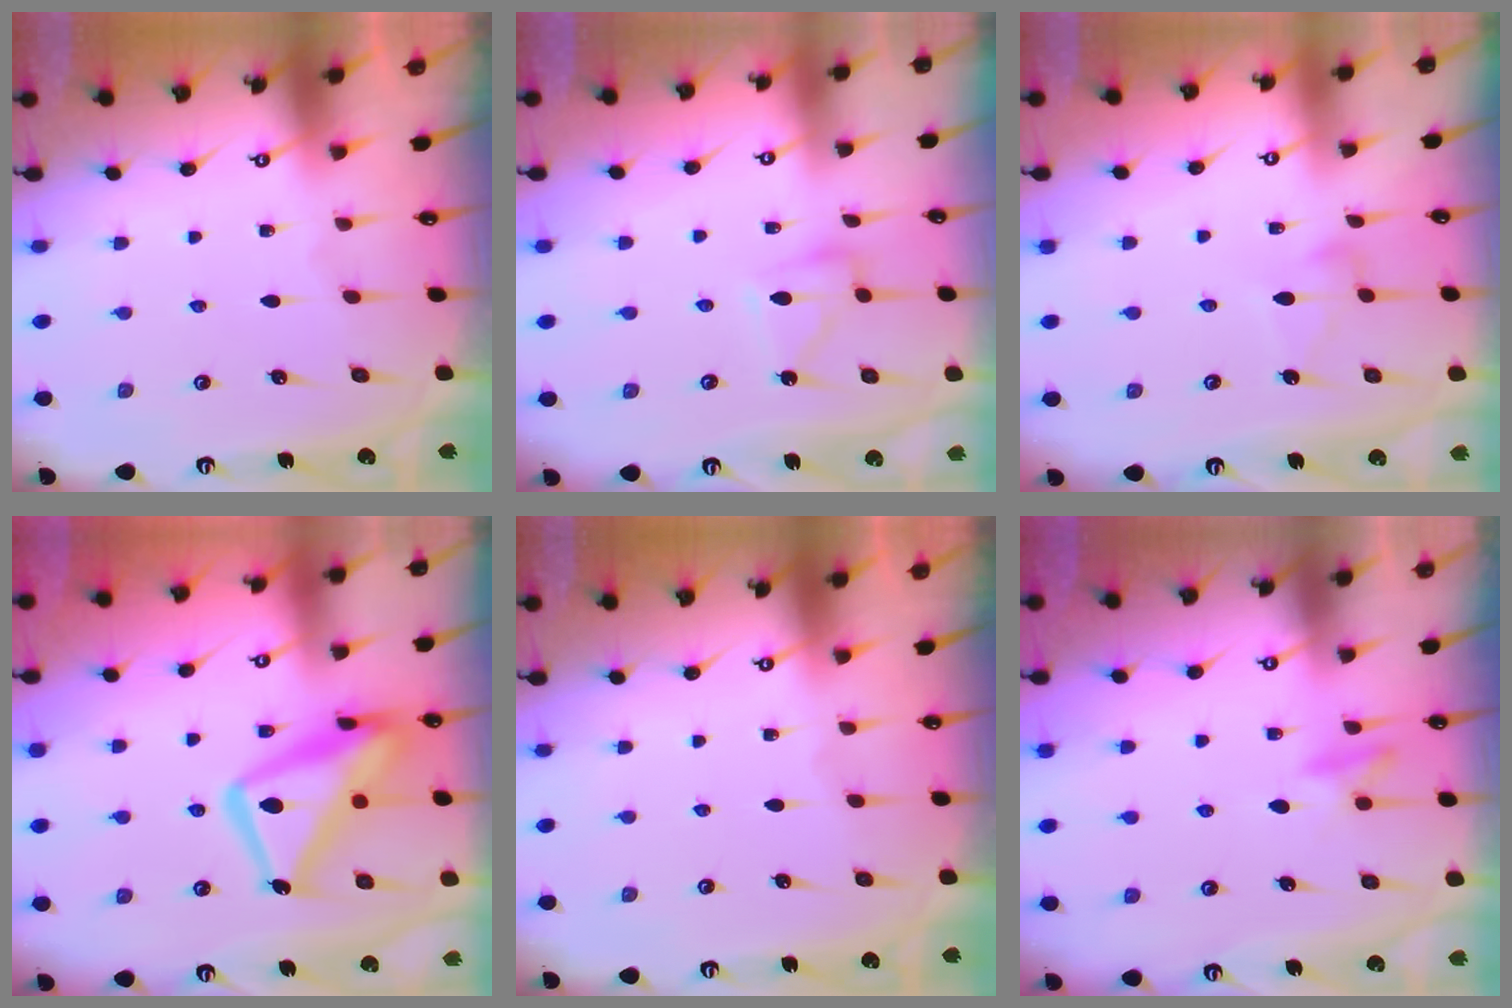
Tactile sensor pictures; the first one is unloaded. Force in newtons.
{"total": 7.1, "press": 7.1, "slide": 0.3}
{"total": 3.9, "press": 3.9, "slide": 0.4}
{"total": 17.2, "press": 17.1, "slide": 1.5}
{"total": 0.0}
{"total": 9.4, "press": 9.3, "slide": 1.6}